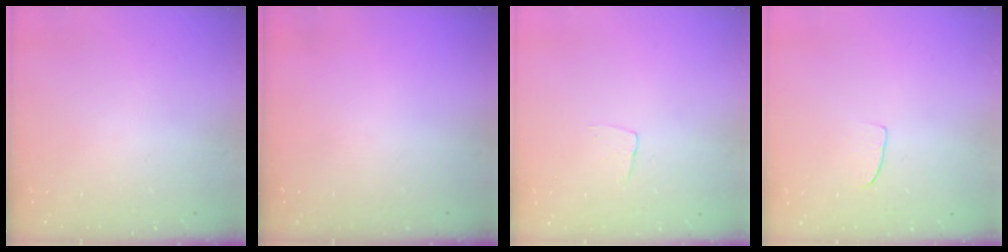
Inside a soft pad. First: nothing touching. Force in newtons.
{"total": 0.0}
{"total": 3.4, "press": 3.4, "slide": 0.2}
{"total": 4.2, "press": 4.2, "slide": 0.3}